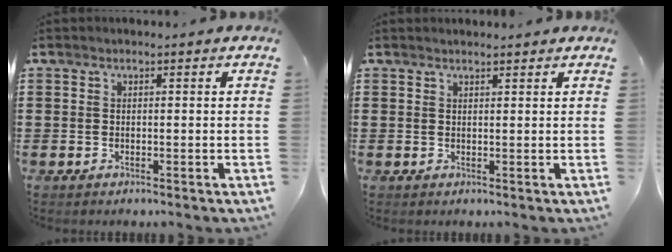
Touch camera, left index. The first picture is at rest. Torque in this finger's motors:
{"motor_torque": [-0.10, 0.11, 0.05, -0.01]}